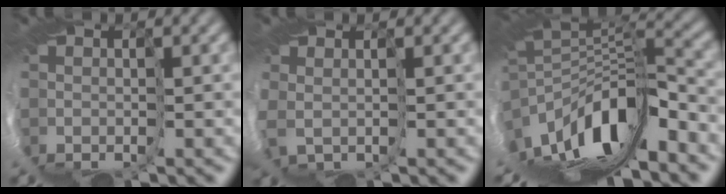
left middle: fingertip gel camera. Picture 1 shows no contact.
{"total": 2.3, "force": [1.7, 0.8, 1.2], "torque": [-0.040, -0.009, 0.036]}
{"total": 6.3, "force": [-2.9, -1.2, 5.4], "torque": [-0.103, 0.016, -0.031]}